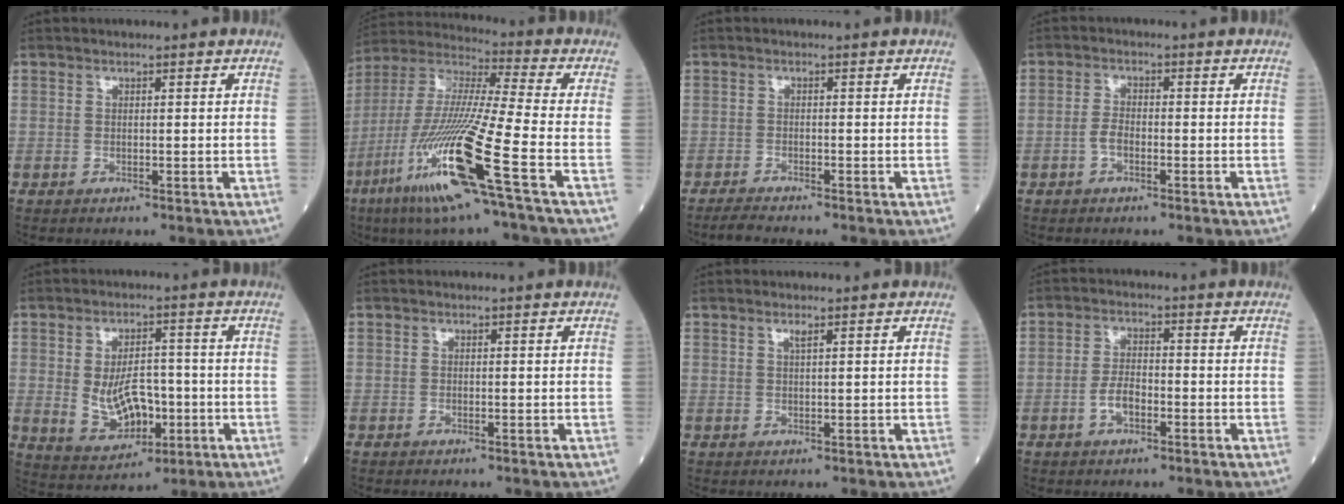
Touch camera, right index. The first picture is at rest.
{"total": 18.9, "force": [-8.1, -0.8, 17.1], "torque": [-0.371, -0.037, -0.163]}
{"total": 2.1, "force": [-1.9, -0.6, 0.5], "torque": [-0.023, -0.013, -0.039]}
{"total": 2.4, "force": [-0.8, 1.1, 1.9], "torque": [-0.036, 0.005, -0.014]}
{"total": 8.9, "force": [-1.2, 5.2, 7.1], "torque": [-0.129, 0.000, -0.008]}
{"total": 0.0}
{"total": 0.8, "force": [0.5, -0.1, 0.7], "torque": [-0.014, -0.001, 0.009]}
{"total": 3.7, "force": [-1.4, 1.7, 2.9], "torque": [-0.054, 0.005, -0.025]}